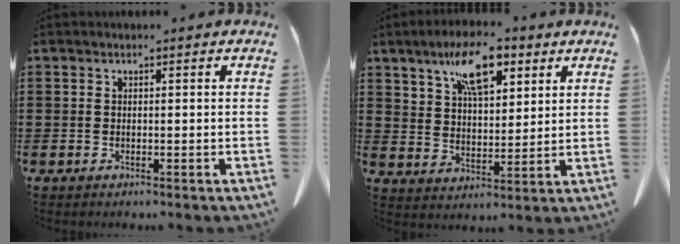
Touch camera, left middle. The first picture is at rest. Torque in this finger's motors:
{"motor_torque": [0.36, -0.05, 0.44, 0.12]}